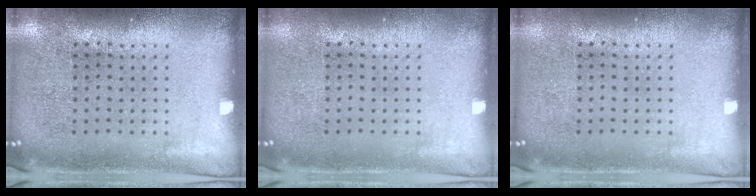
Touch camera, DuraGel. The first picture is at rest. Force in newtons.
{"total": 0.0}
{"total": 0.0}